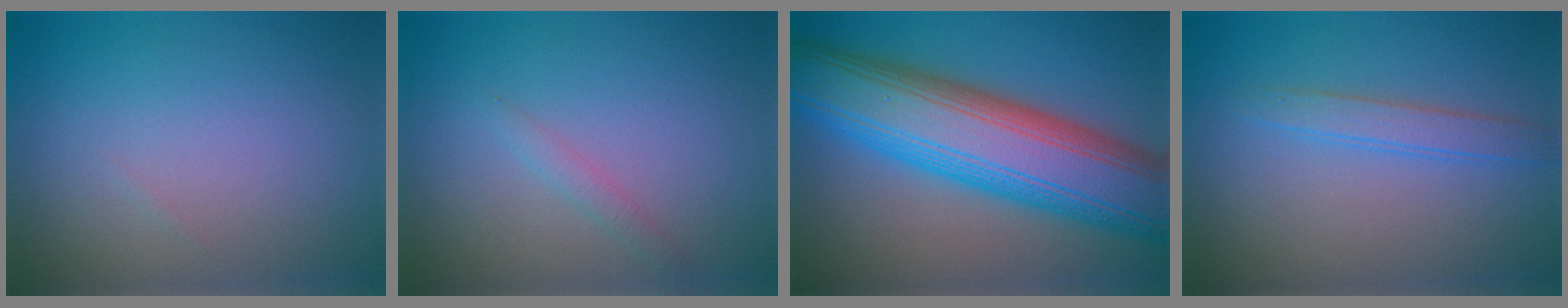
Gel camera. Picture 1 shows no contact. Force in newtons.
{"total": 1.0, "press": 0.9, "slide": 0.1}
{"total": 14.4, "press": 14.3, "slide": 0.4}
{"total": 2.1, "press": 2.1, "slide": 0.1}